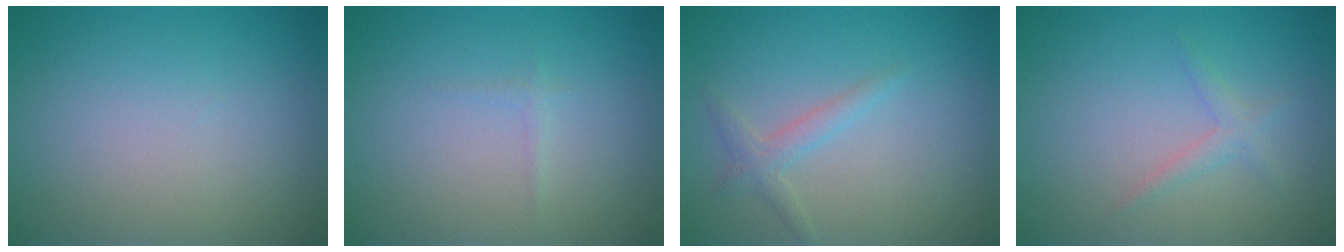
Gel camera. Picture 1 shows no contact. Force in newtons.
{"total": 0.6, "press": 0.6, "slide": 0.0}
{"total": 1.7, "press": 1.7, "slide": 0.0}
{"total": 1.3, "press": 1.3, "slide": 0.2}